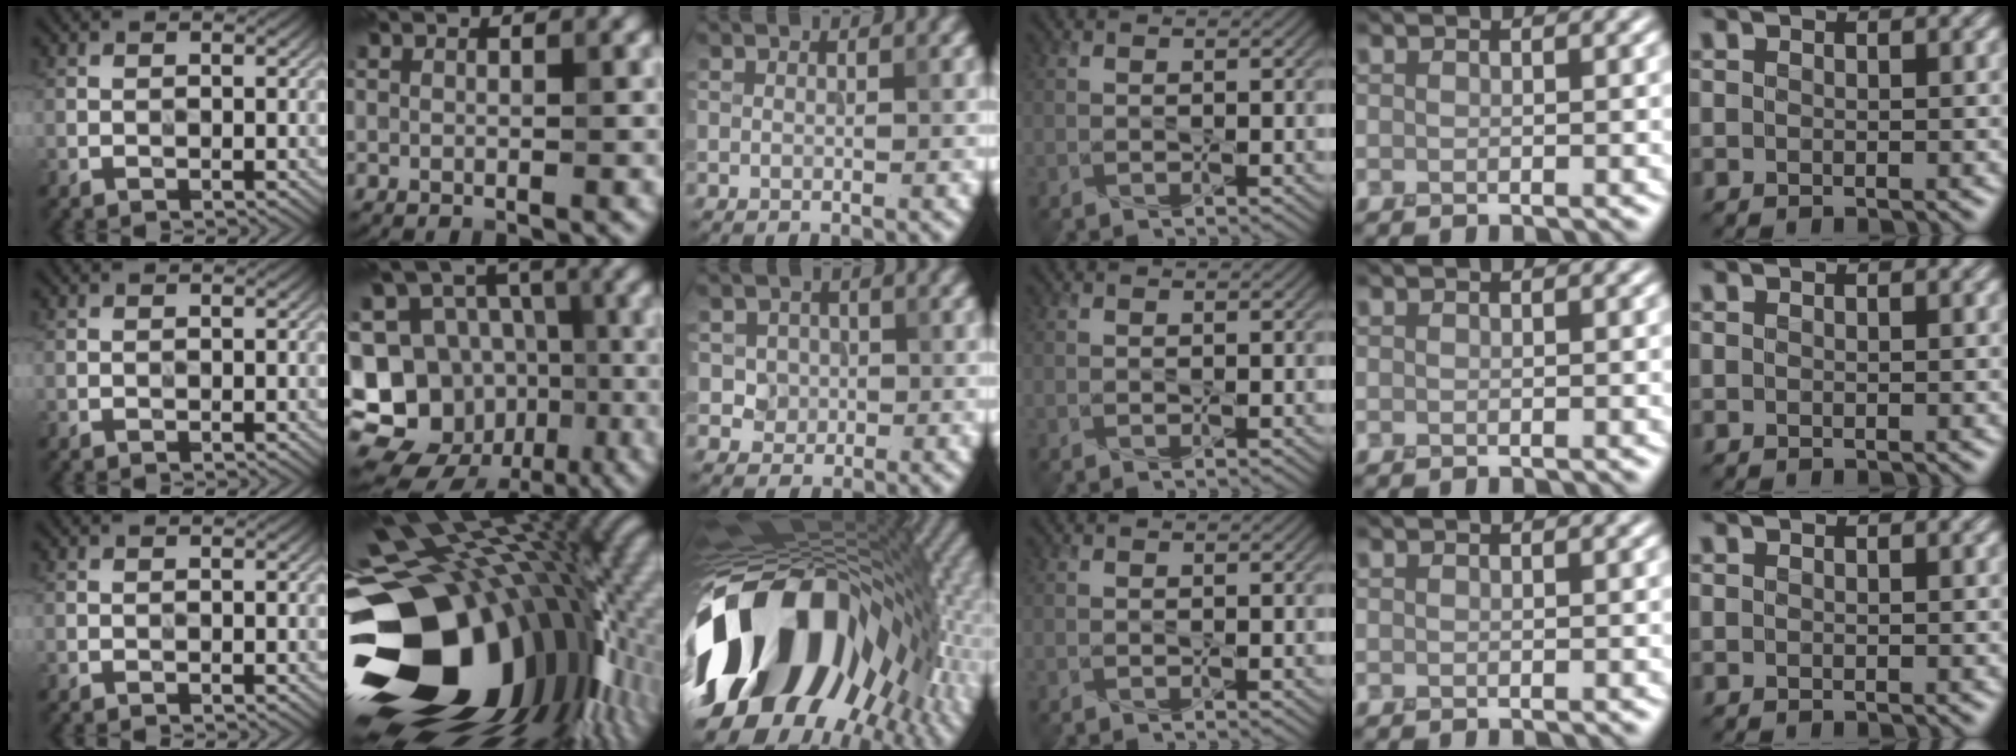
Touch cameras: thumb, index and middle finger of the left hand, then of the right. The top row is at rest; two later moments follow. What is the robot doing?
{"motion": "press", "object": "button"}